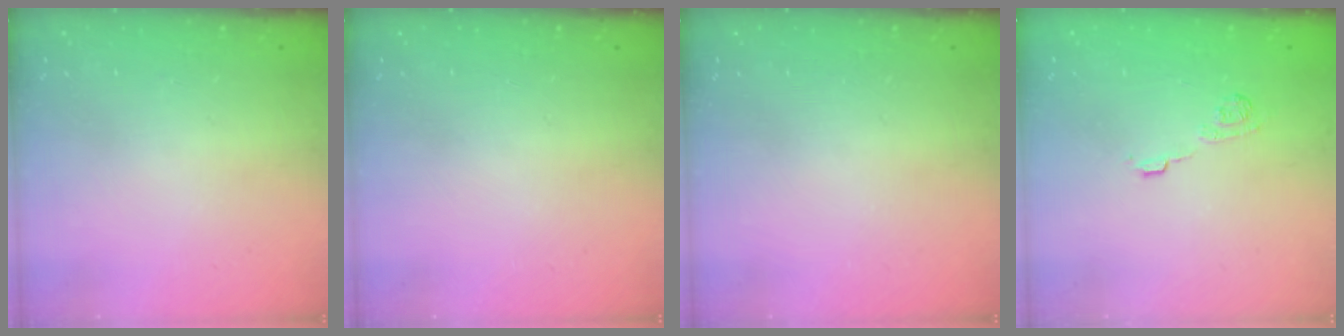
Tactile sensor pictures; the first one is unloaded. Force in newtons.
{"total": 0.0}
{"total": 0.0}
{"total": 8.7, "press": 8.6, "slide": 1.3}